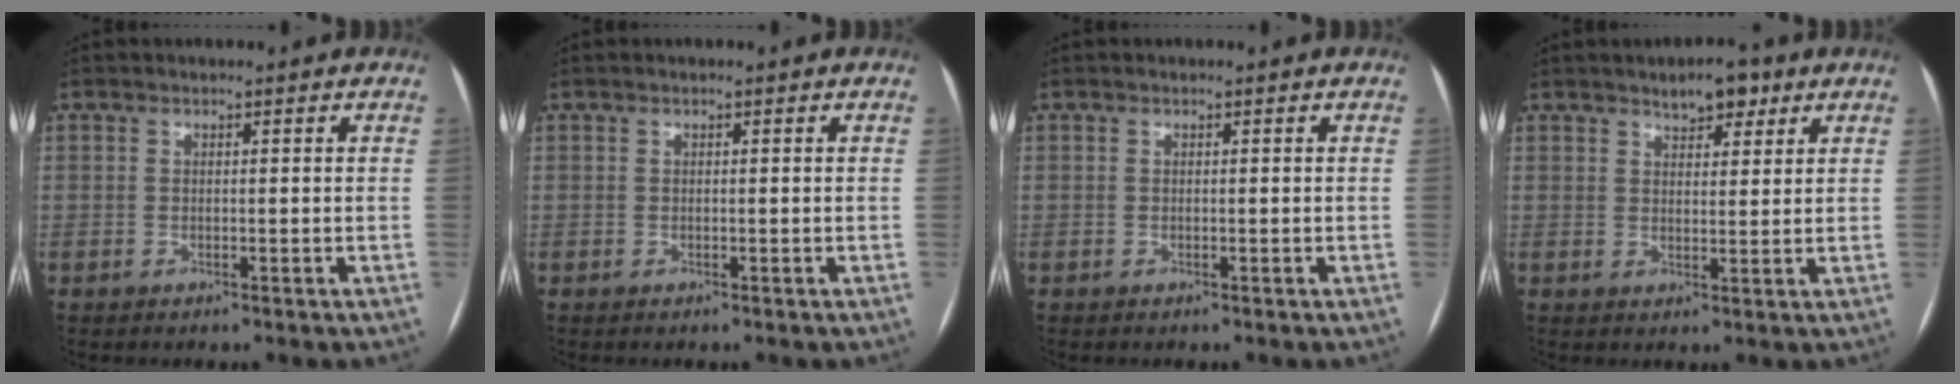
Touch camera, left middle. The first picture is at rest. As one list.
[{"total": 0.0}, {"total": 0.0}, {"total": 4.4, "force": [3.1, 1.9, 2.6], "torque": [-0.040, 0.007, 0.047]}]